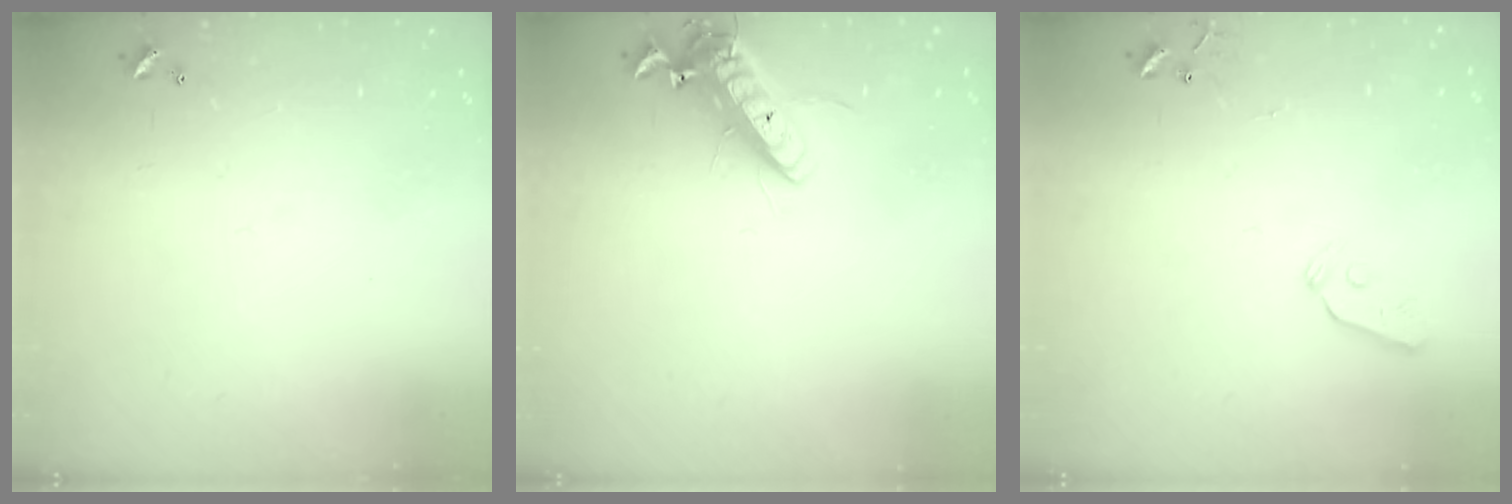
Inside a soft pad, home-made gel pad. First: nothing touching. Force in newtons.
{"total": 14.5, "press": 14.2, "slide": 2.9}
{"total": 3.8, "press": 3.7, "slide": 0.7}